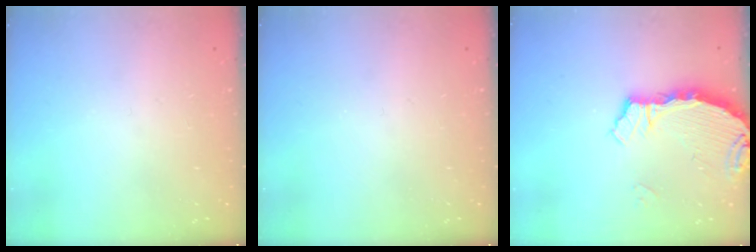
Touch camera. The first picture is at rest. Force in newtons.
{"total": 0.0}
{"total": 3.2, "press": 3.2, "slide": 0.3}